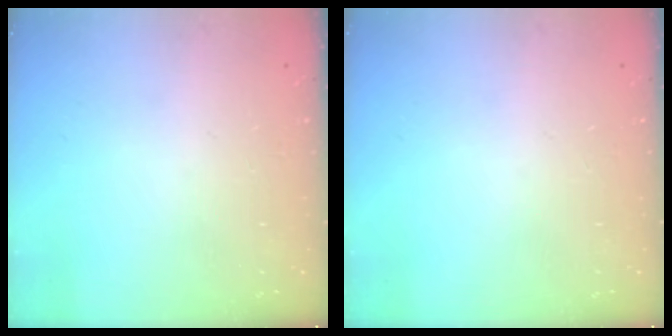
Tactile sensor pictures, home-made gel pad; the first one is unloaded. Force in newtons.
{"total": 0.0}